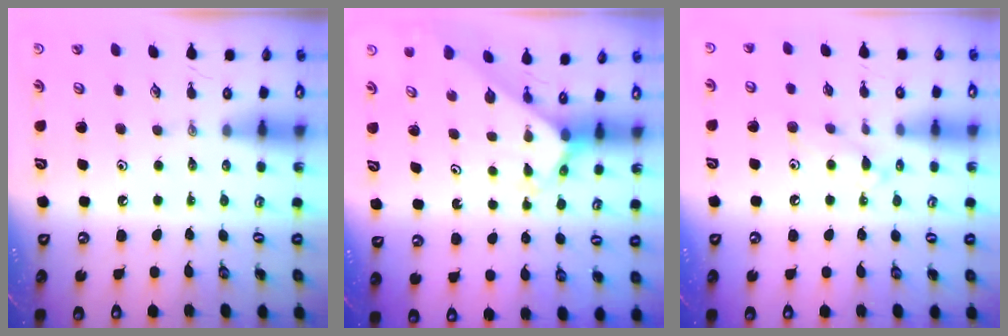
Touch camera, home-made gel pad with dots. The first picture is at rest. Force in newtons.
{"total": 2.6, "press": 2.6, "slide": 0.2}
{"total": 9.4, "press": 9.3, "slide": 0.7}